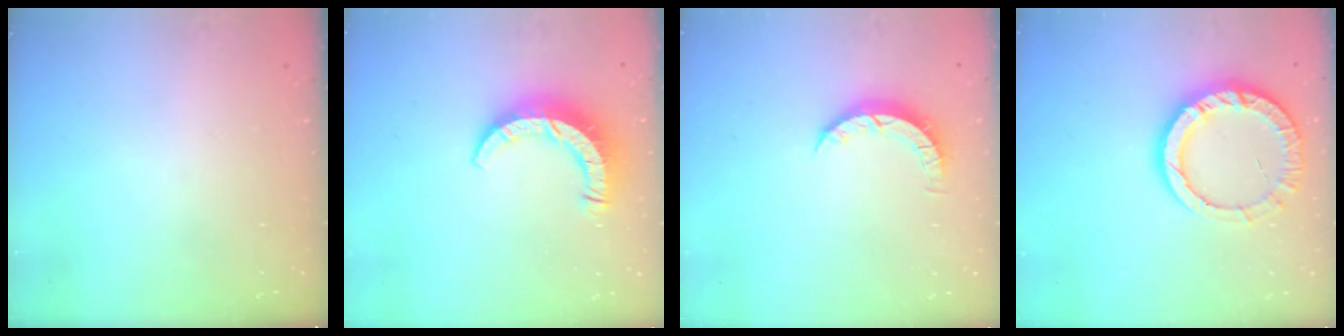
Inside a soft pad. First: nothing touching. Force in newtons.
{"total": 9.4, "press": 9.3, "slide": 0.9}
{"total": 4.1, "press": 4.1, "slide": 0.4}
{"total": 11.9, "press": 11.8, "slide": 1.9}